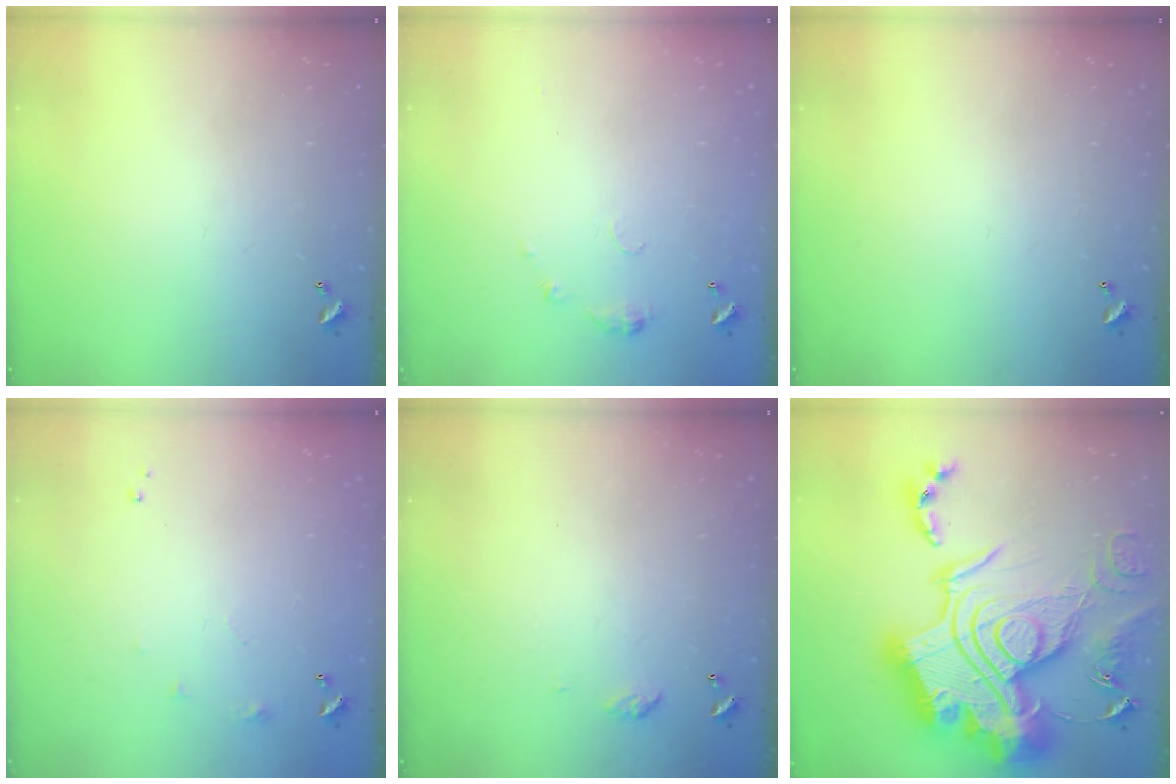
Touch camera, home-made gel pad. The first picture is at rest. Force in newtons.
{"total": 4.7, "press": 4.6, "slide": 0.7}
{"total": 0.0}
{"total": 5.9, "press": 5.9, "slide": 0.8}
{"total": 4.6, "press": 4.5, "slide": 0.6}
{"total": 0.7, "press": 0.7, "slide": 0.1}